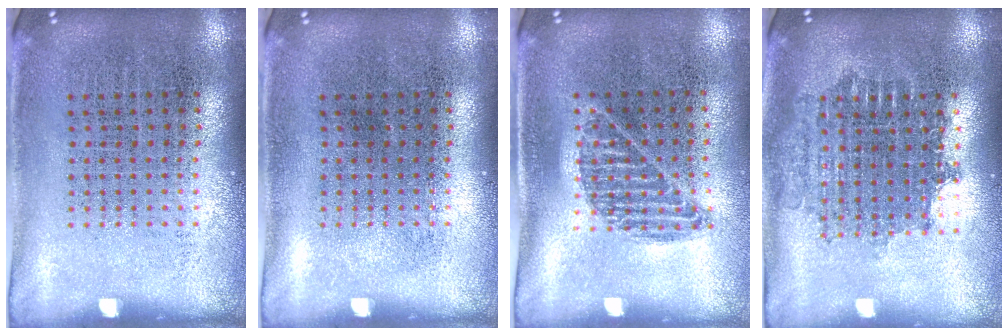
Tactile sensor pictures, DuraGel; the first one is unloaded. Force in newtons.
{"total": 0.0}
{"total": 0.9, "press": 0.8, "slide": 0.4}
{"total": 1.7, "press": 1.4, "slide": 1.0}